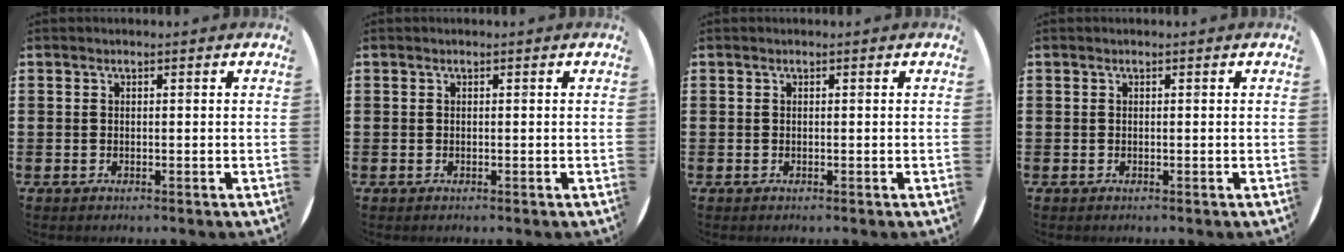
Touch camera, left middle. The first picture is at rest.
{"total": 0.0}
{"total": 0.0}
{"total": 0.0}